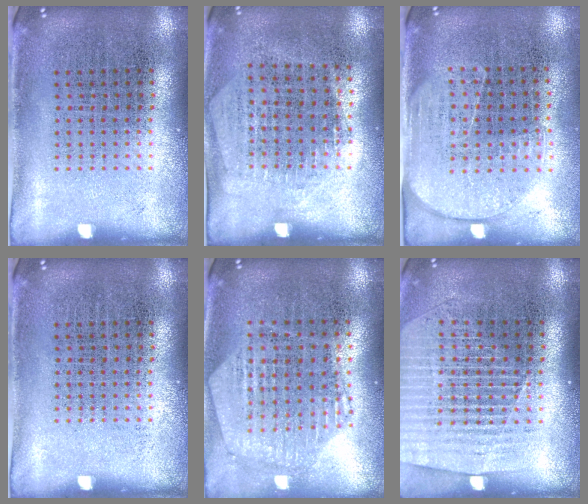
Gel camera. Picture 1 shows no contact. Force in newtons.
{"total": 1.3, "press": 1.2, "slide": 0.6}
{"total": 1.7, "press": 1.5, "slide": 0.9}
{"total": 0.0}
{"total": 1.1, "press": 1.1, "slide": 0.3}
{"total": 1.5, "press": 1.4, "slide": 0.5}